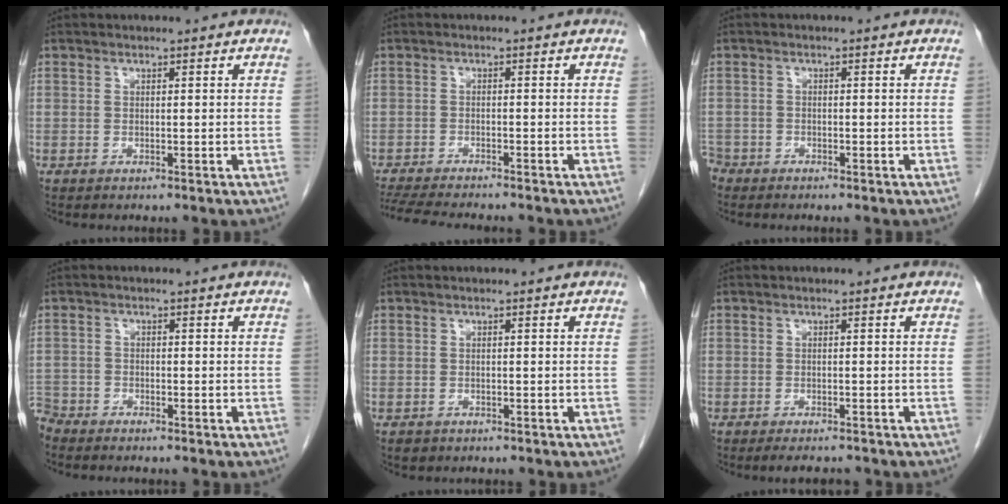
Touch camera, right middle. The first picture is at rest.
{"total": 11.3, "force": [-10.1, 1.2, 5.1], "torque": [-0.078, -0.017, -0.146]}
{"total": 2.7, "force": [-2.4, 1.3, 0.1], "torque": [-0.004, 0.001, -0.046]}
{"total": 3.0, "force": [-3.0, 0.6, -0.1], "torque": [0.006, -0.008, -0.057]}
{"total": 1.0, "force": [-0.6, 0.7, 0.2], "torque": [-0.010, 0.002, -0.004]}
{"total": 3.8, "force": [-3.3, 1.1, 1.6], "torque": [-0.018, -0.004, -0.045]}